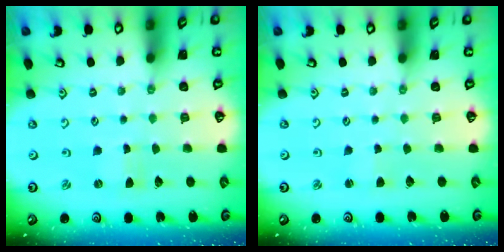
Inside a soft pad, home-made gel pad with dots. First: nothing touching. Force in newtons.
{"total": 1.6, "press": 1.6, "slide": 0.2}